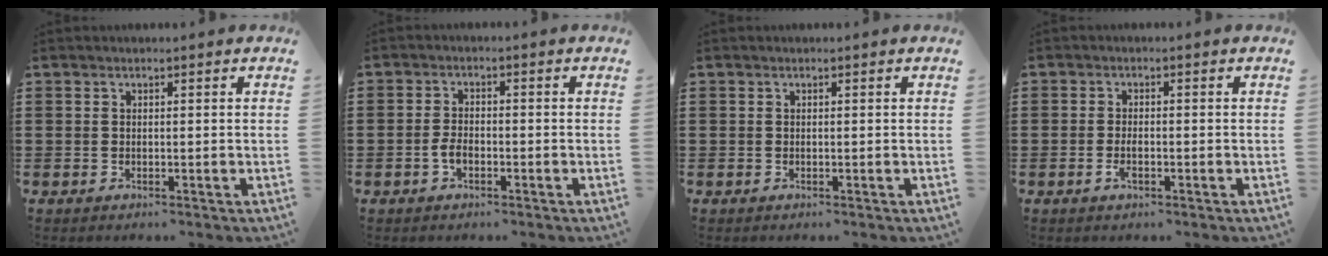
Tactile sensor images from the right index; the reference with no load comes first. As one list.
[{"total": 2.6, "force": [-1.0, 1.3, 1.9], "torque": [-0.053, -0.003, -0.024]}, {"total": 0.0}, {"total": 2.0, "force": [-0.7, 0.7, 1.7], "torque": [-0.042, -0.007, -0.014]}]